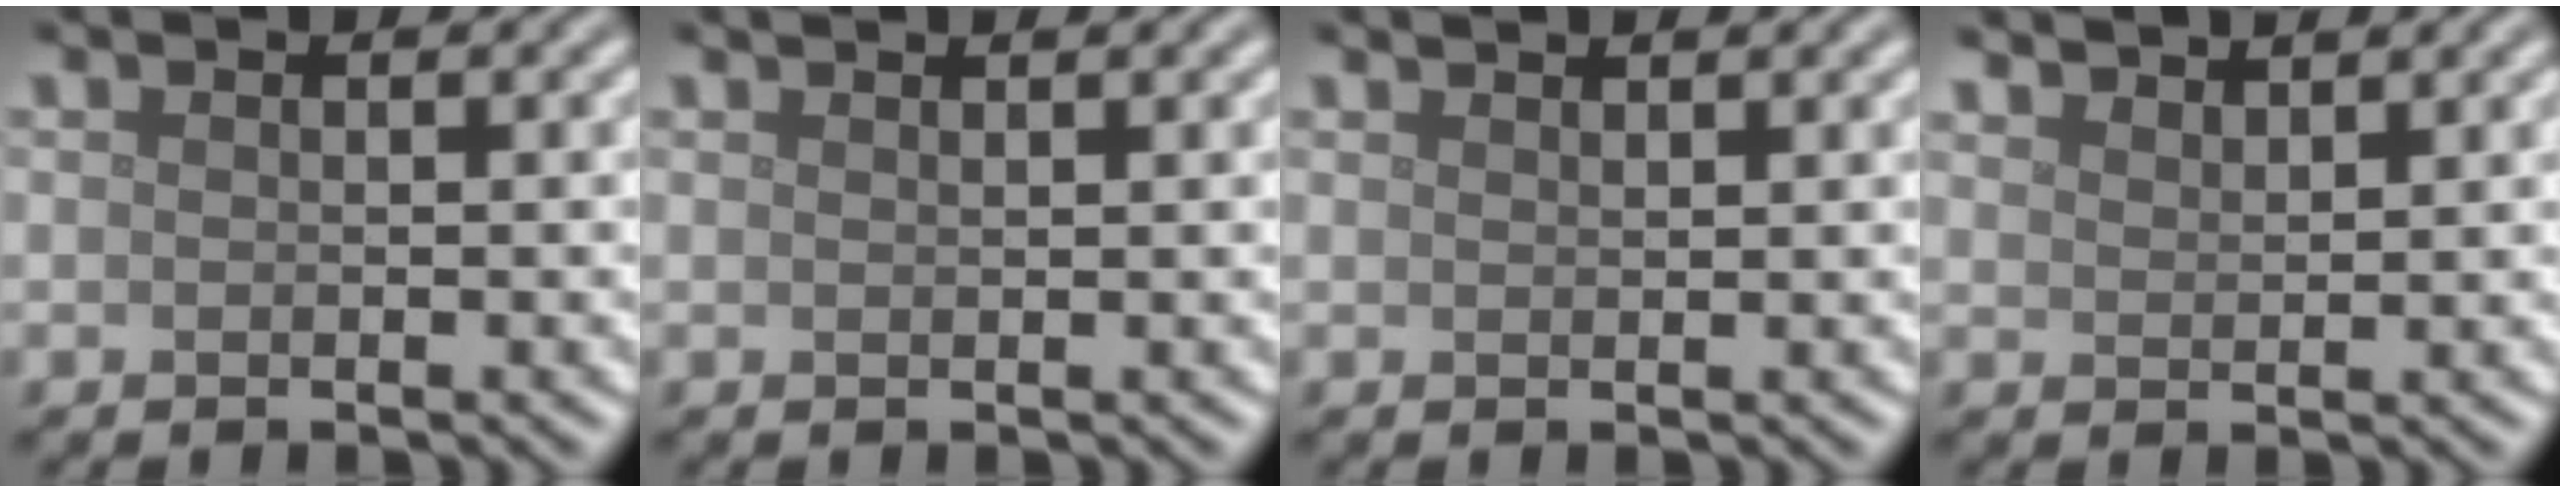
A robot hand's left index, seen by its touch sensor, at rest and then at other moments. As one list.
[{"total": 1.7, "force": [1.4, 0.5, 0.9], "torque": [-0.002, 0.002, 0.007]}, {"total": 1.5, "force": [1.4, 0.3, 0.6], "torque": [-0.002, 0.001, 0.013]}, {"total": 3.0, "force": [2.9, 0.4, 0.8], "torque": [-0.002, 0.003, 0.042]}]